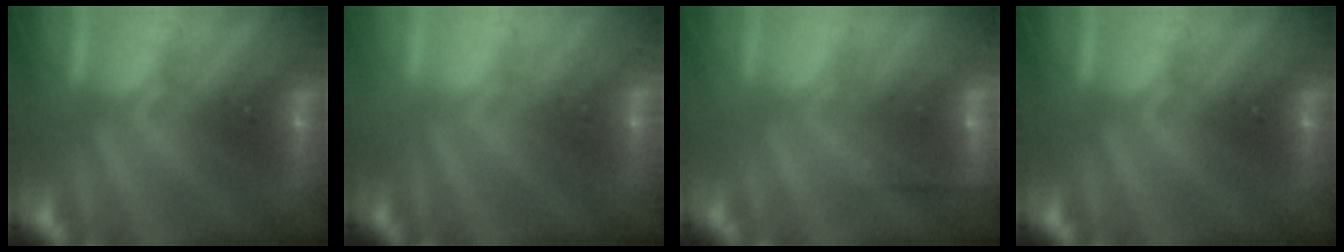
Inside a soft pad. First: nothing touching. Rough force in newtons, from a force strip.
{"total": 2.9}
{"total": 2.4}
{"total": 0.0}